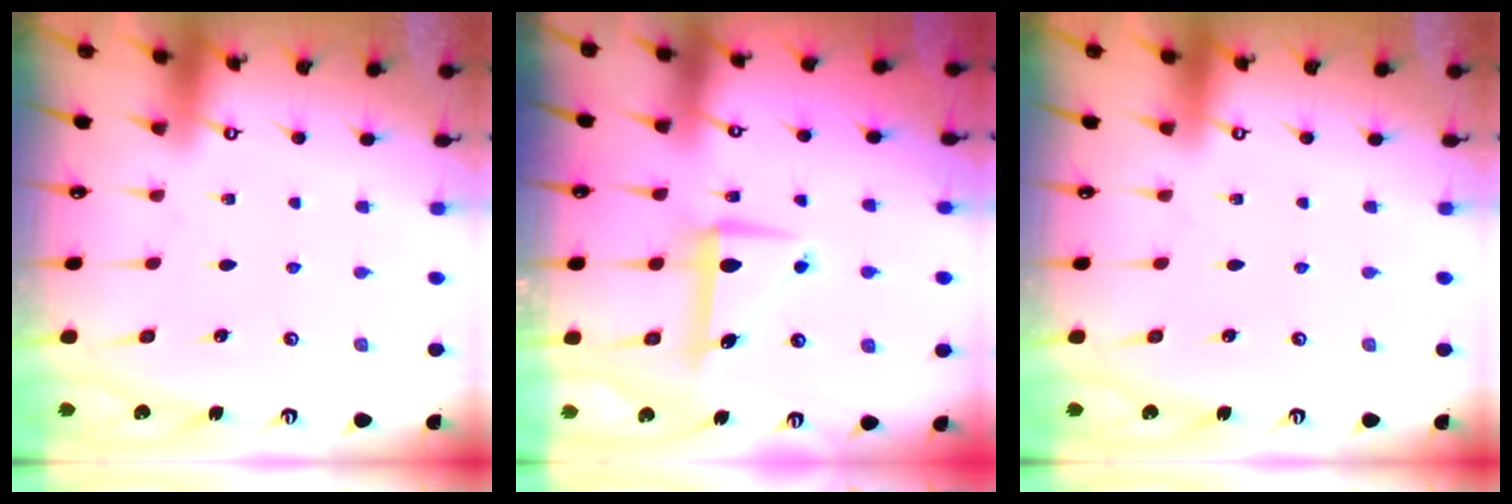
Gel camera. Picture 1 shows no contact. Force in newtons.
{"total": 8.4, "press": 8.4, "slide": 0.6}
{"total": 0.0}